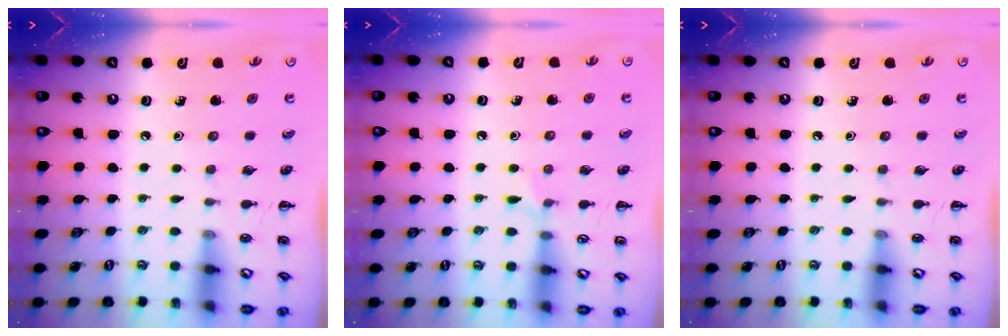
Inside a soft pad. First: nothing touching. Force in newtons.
{"total": 4.9, "press": 4.6, "slide": 1.7}
{"total": 0.0}